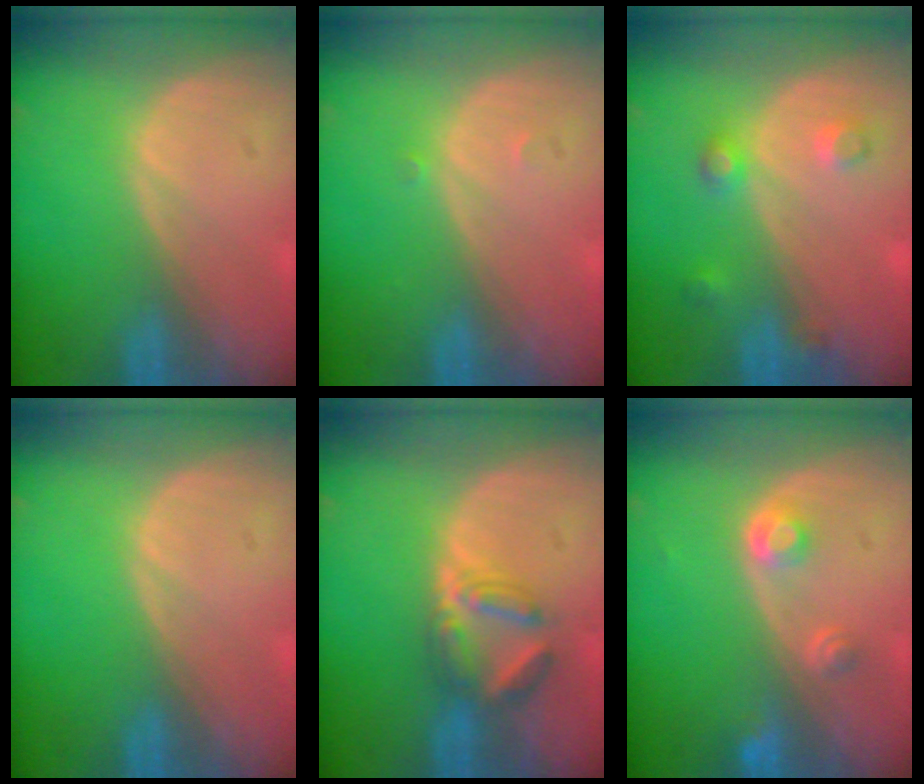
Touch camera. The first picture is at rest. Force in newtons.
{"total": 0.7, "press": 0.5, "slide": 0.5}
{"total": 3.5, "press": 3.4, "slide": 1.0}
{"total": 0.0}
{"total": 5.1, "press": 5.0, "slide": 1.1}
{"total": 3.0, "press": 2.8, "slide": 0.9}